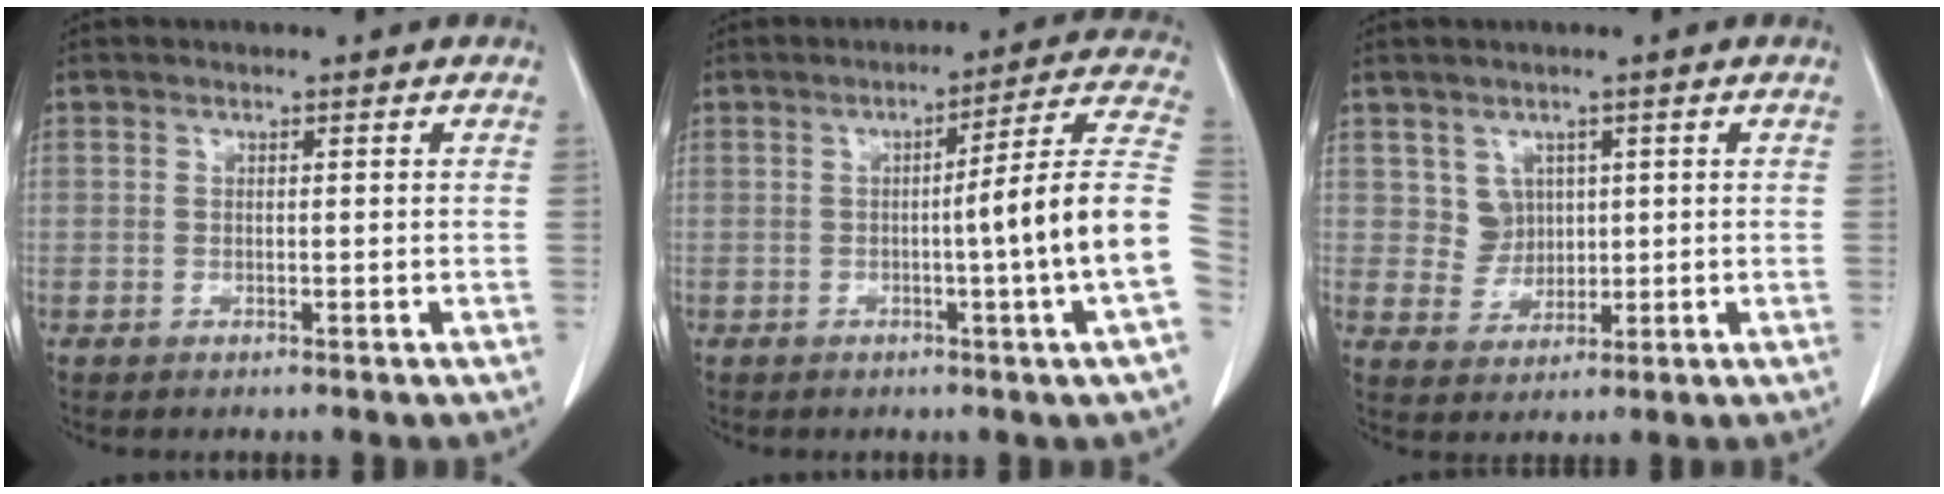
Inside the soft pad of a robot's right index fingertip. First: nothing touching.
{"total": 12.9, "force": [-2.3, -2.2, 12.5], "torque": [-0.156, 0.009, -0.038]}
{"total": 3.6, "force": [1.2, 3.4, 0.4], "torque": [-0.005, 0.004, 0.026]}